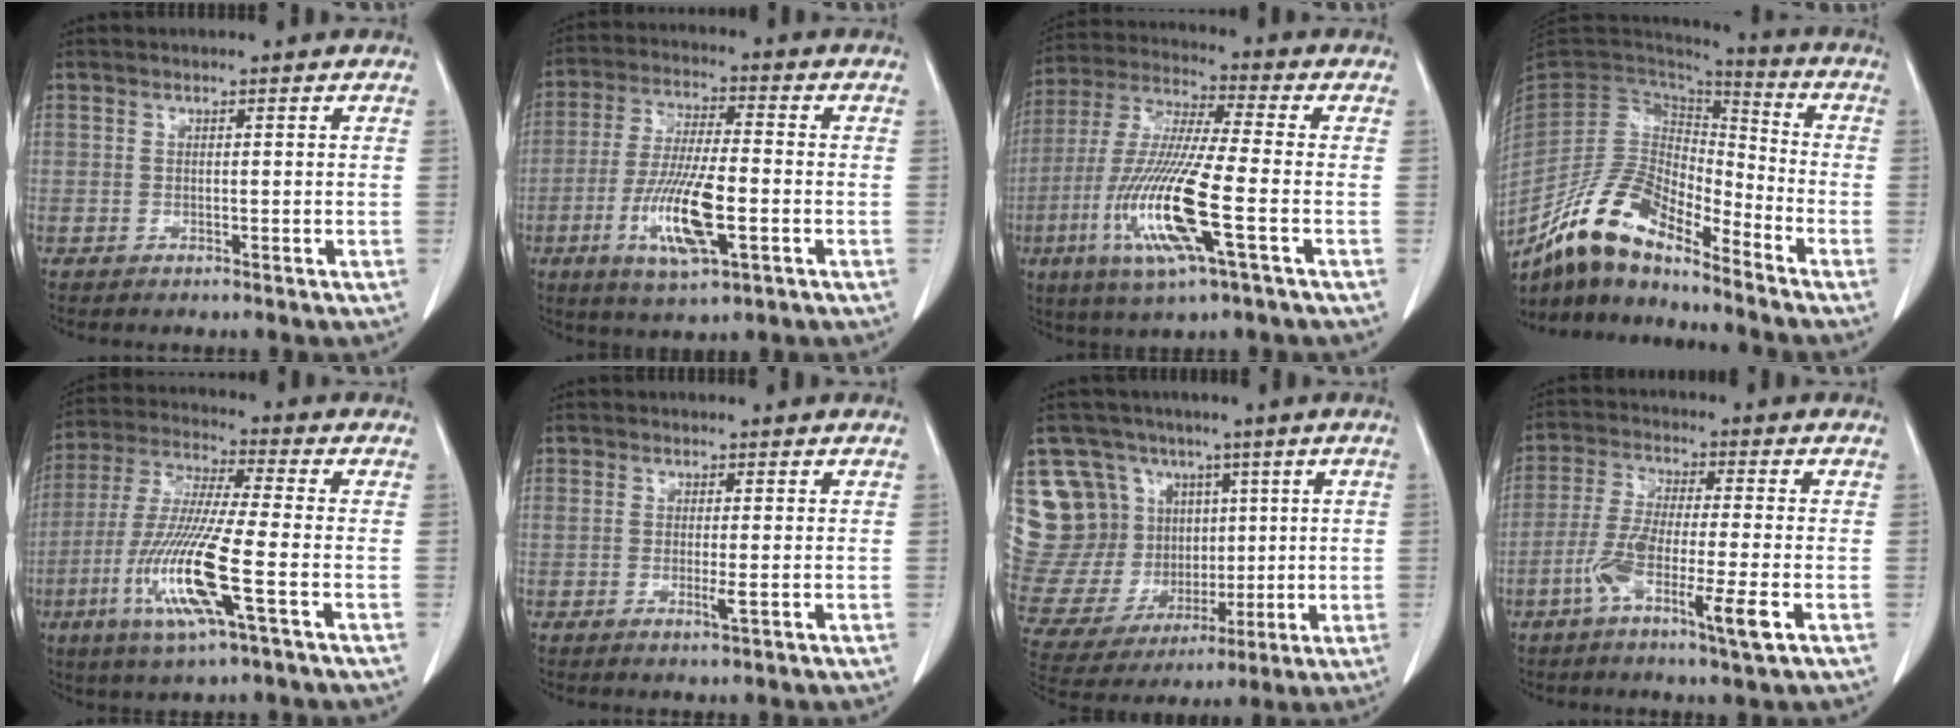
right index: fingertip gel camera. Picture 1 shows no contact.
{"total": 12.2, "force": [-3.7, 2.4, 11.4], "torque": [-0.224, -0.014, -0.065]}
{"total": 15.9, "force": [-4.9, 0.9, 15.1], "torque": [-0.319, -0.019, -0.094]}
{"total": 13.8, "force": [-11.4, 3.9, 6.7], "torque": [-0.128, 0.022, -0.214]}
{"total": 14.3, "force": [-4.7, 0.4, 13.5], "torque": [-0.285, -0.020, -0.094]}
{"total": 1.7, "force": [-0.2, 0.0, 1.7], "torque": [-0.031, -0.005, -0.003]}
{"total": 21.5, "force": [7.3, 18.2, 8.8], "torque": [-0.226, 0.075, 0.166]}
{"total": 9.2, "force": [-3.7, 0.3, 8.4], "torque": [-0.159, -0.010, -0.071]}